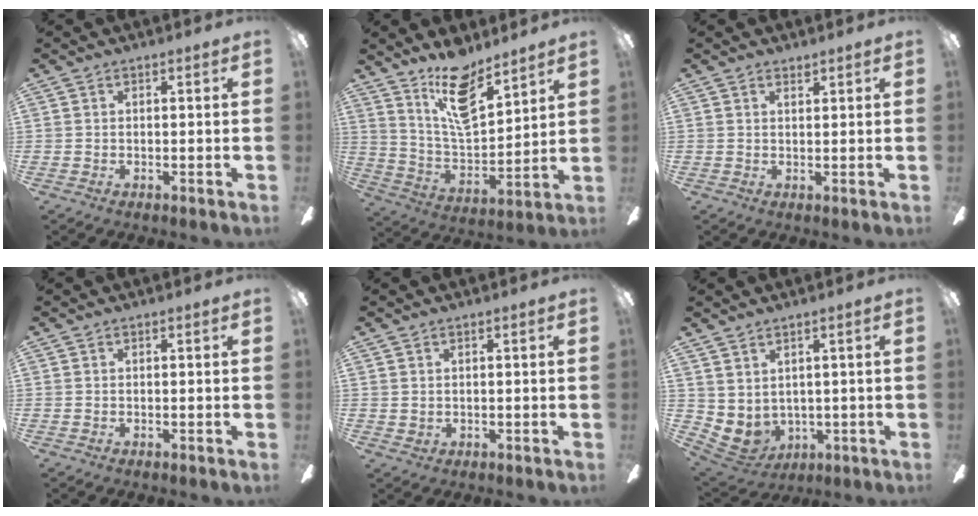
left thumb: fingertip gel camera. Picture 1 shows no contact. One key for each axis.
{"total": 15.9, "fx": 11.9, "fy": 5.8, "fz": 8.9, "tx": -0.164, "ty": -0.068, "tz": 0.210}
{"total": 1.3, "fx": 1.3, "fy": 0.2, "fz": 0.2, "tx": -0.006, "ty": -0.002, "tz": 0.024}
{"total": 0.0}
{"total": 1.1, "fx": 1.0, "fy": 0.6, "fz": 0.1, "tx": -0.002, "ty": 0.001, "tz": 0.018}
{"total": 4.1, "fx": 2.4, "fy": 3.0, "fz": 1.5, "tx": -0.054, "ty": -0.025, "tz": 0.048}